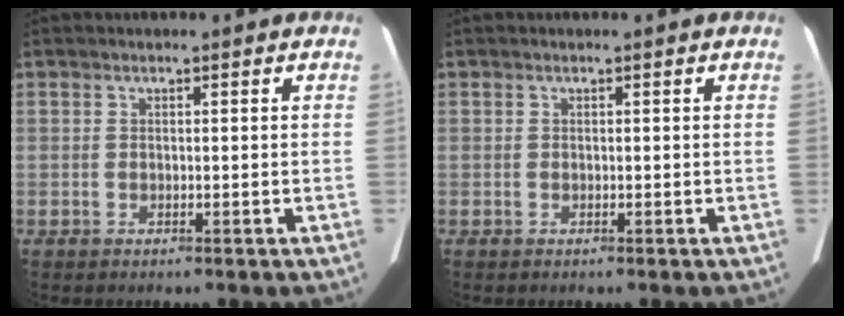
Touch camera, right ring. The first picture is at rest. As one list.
[{"total": 0.0}]